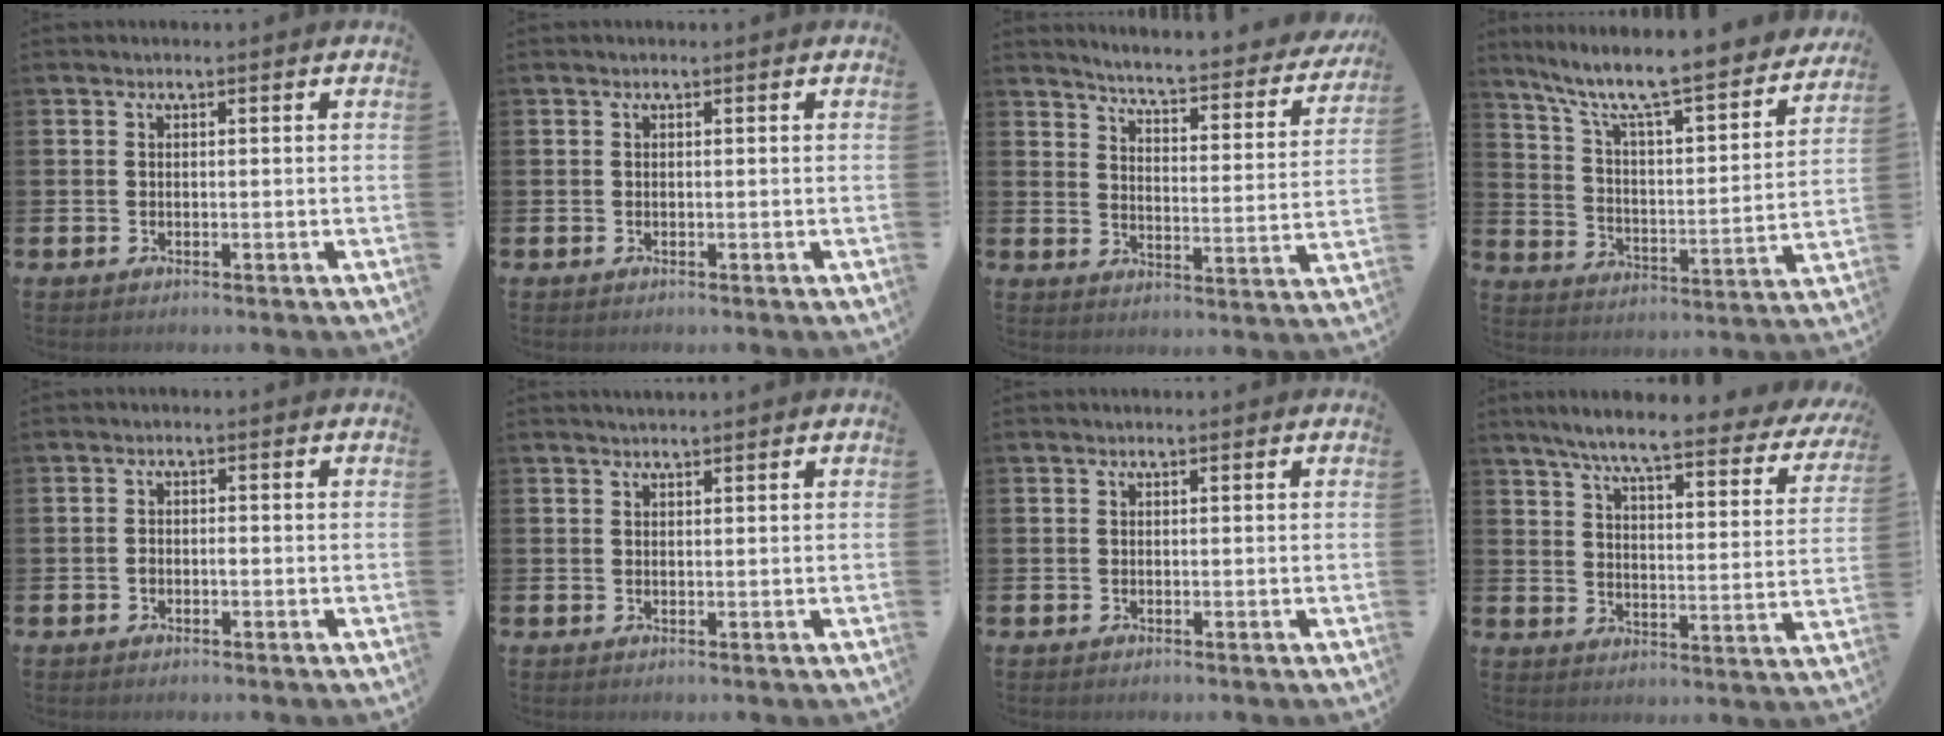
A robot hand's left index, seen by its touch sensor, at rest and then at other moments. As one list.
[{"total": 0.0}, {"total": 4.7, "force": [4.5, 0.1, 1.4], "torque": [-0.046, -0.046, 0.067]}, {"total": 9.5, "force": [8.3, 1.1, 4.5], "torque": [-0.117, -0.065, 0.133]}, {"total": 1.1, "force": [-0.5, 0.8, 0.7], "torque": [-0.011, 0.002, -0.010]}, {"total": 1.2, "force": [1.2, 0.0, 0.2], "torque": [0.003, -0.003, 0.020]}, {"total": 0.0}, {"total": 7.0, "force": [5.9, 0.5, 3.8], "torque": [-0.091, -0.044, 0.093]}]